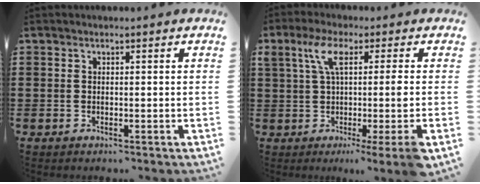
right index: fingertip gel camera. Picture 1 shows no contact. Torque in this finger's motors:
{"motor_torque": [2.14, 0.00, 0.85, 0.21]}